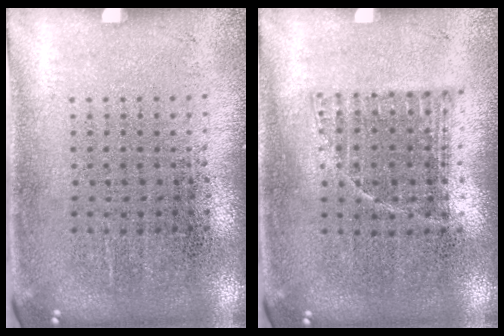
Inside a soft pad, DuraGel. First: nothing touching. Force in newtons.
{"total": 0.8, "press": 0.7, "slide": 0.3}